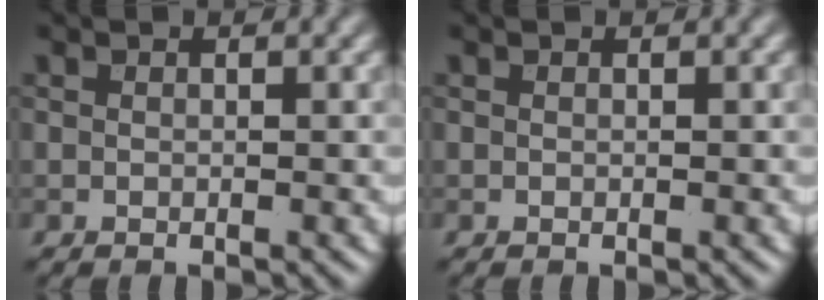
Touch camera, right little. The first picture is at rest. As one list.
[{"total": 0.0}]